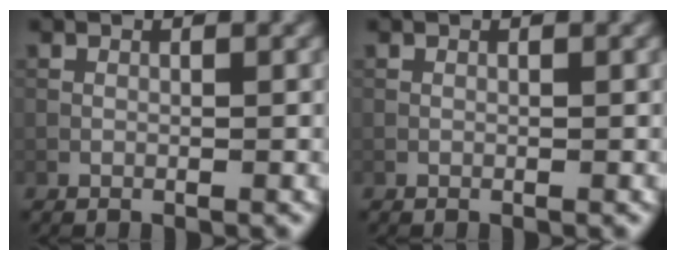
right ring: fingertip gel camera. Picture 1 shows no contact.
{"total": 0.0}